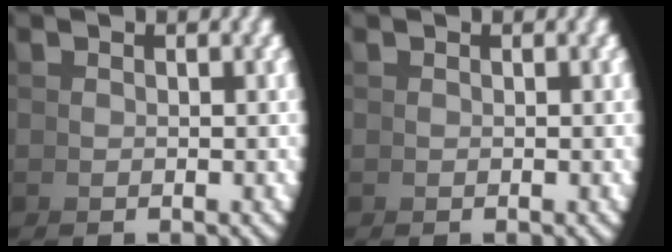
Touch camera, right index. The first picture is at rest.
{"total": 0.0}